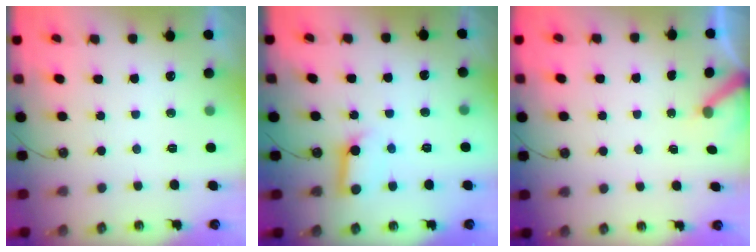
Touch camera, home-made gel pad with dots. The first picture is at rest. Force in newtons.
{"total": 9.0, "press": 8.9, "slide": 1.1}
{"total": 2.9, "press": 2.9, "slide": 0.3}